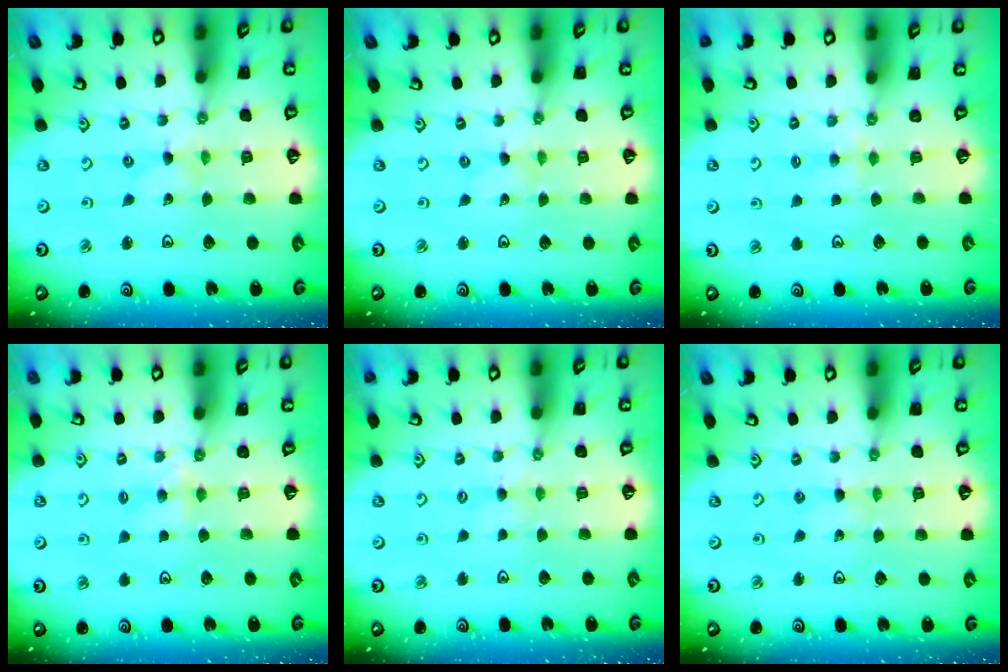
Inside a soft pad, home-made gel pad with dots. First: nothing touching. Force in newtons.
{"total": 0.0}
{"total": 2.8, "press": 2.7, "slide": 0.6}
{"total": 3.4, "press": 3.4, "slide": 0.5}
{"total": 2.2, "press": 2.2, "slide": 0.3}
{"total": 2.4, "press": 2.3, "slide": 0.3}